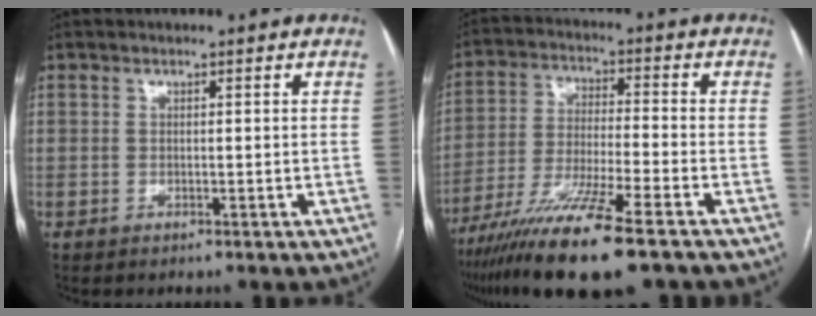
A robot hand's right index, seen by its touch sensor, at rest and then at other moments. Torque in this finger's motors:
{"motor_torque": [0.71, -0.72, 1.05, 0.21]}